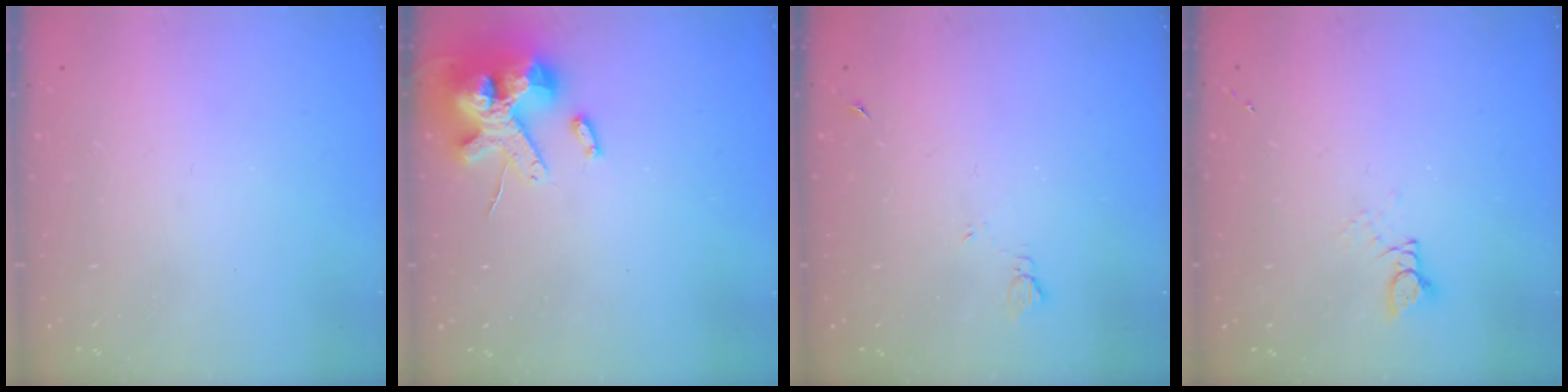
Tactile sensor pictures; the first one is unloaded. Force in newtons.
{"total": 16.4, "press": 16.2, "slide": 2.4}
{"total": 3.2, "press": 3.1, "slide": 0.5}
{"total": 2.4, "press": 2.4, "slide": 0.3}